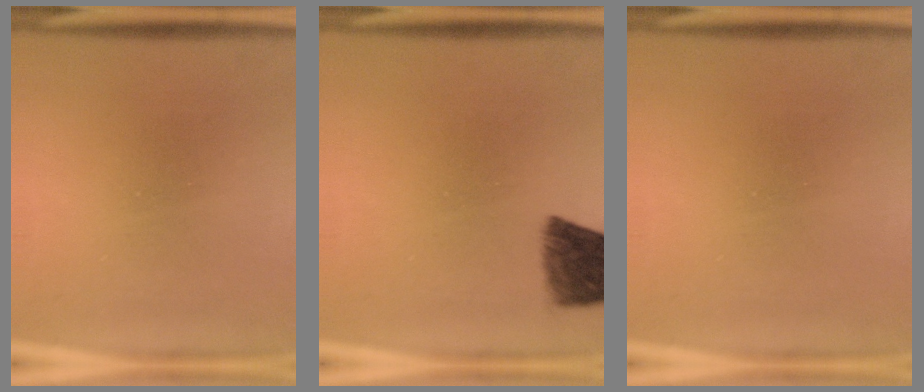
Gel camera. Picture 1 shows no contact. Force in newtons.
{"total": 7.8}
{"total": 0.0}